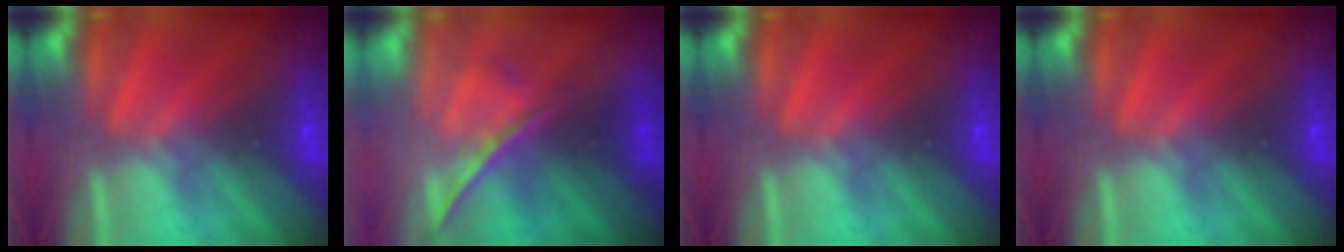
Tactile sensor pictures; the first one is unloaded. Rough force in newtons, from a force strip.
{"total": 1.7}
{"total": 0.0}
{"total": 0.0}